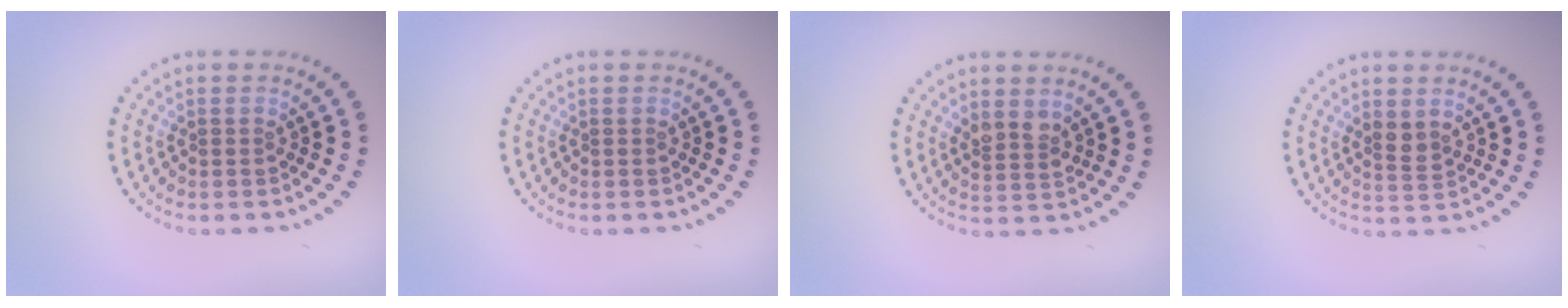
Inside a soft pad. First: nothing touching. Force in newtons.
{"total": 0.0}
{"total": 1.8, "press": 1.5, "slide": 1.1}
{"total": 1.7, "press": 1.4, "slide": 1.0}